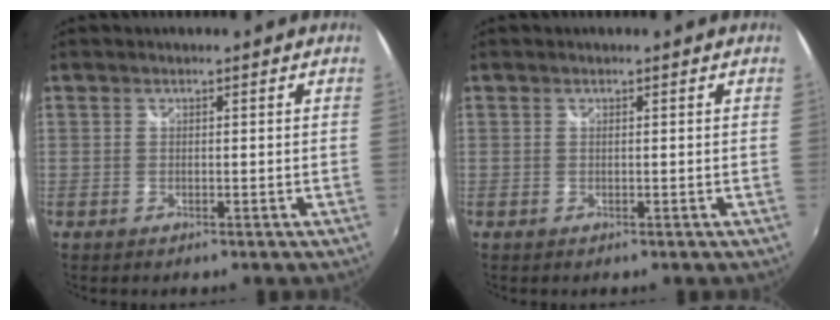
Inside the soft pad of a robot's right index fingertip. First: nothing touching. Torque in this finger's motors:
{"motor_torque": [0.15, 0.10, 0.09, 0.01]}